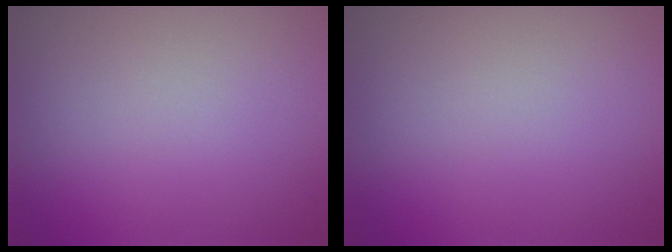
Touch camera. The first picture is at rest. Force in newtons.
{"total": 0.0}